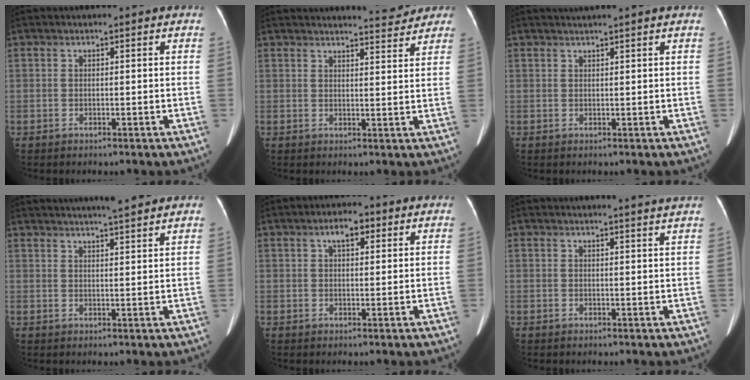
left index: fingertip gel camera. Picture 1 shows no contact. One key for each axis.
{"total": 5.3, "fx": 5.2, "fy": 0.4, "fz": 0.7, "tx": -0.015, "ty": -0.001, "tz": 0.057}
{"total": 2.1, "fx": 1.8, "fy": -0.7, "fz": 0.9, "tx": -0.007, "ty": 0.012, "tz": 0.036}
{"total": 9.5, "fx": 8.4, "fy": 0.2, "fz": 4.3, "tx": -0.065, "ty": 0.016, "tz": 0.107}
{"total": 3.3, "fx": 1.6, "fy": 1.5, "fz": 2.4, "tx": -0.043, "ty": 0.012, "tz": 0.025}
{"total": 4.6, "fx": 4.3, "fy": -0.7, "fz": 1.5, "tx": -0.018, "ty": 0.000, "tz": 0.036}